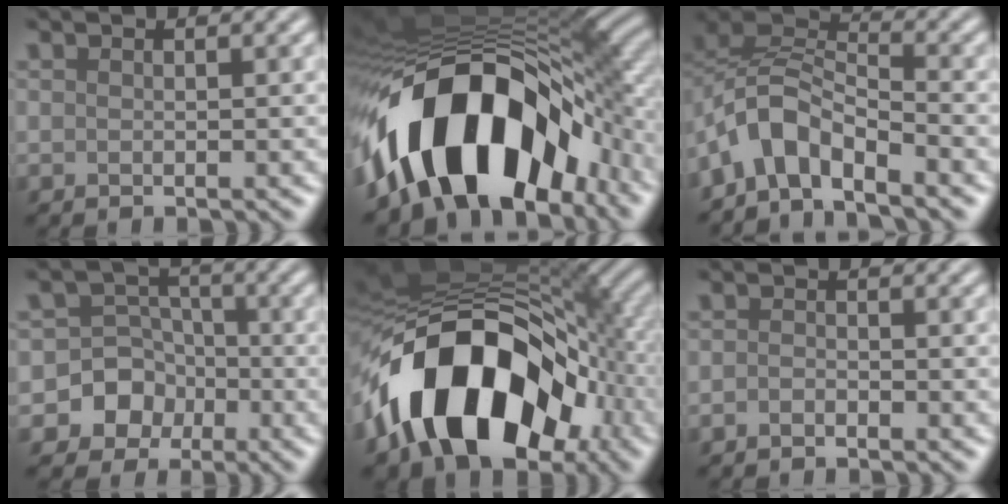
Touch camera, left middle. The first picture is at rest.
{"total": 14.8, "force": [-6.1, 8.1, 10.9], "torque": [-0.168, 0.005, -0.105]}
{"total": 4.5, "force": [-3.2, 2.1, 2.4], "torque": [-0.033, 0.008, -0.071]}
{"total": 6.9, "force": [-2.6, 6.3, 1.1], "torque": [0.003, 0.015, -0.066]}
{"total": 15.6, "force": [-5.2, 9.9, 11.0], "torque": [-0.167, -0.001, -0.095]}
{"total": 0.7, "force": [-0.6, 0.3, 0.4], "torque": [-0.009, 0.002, -0.015]}